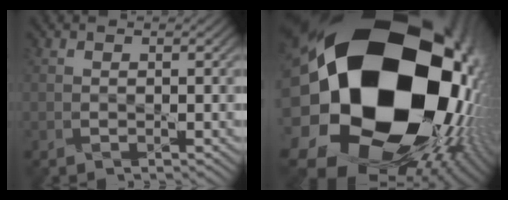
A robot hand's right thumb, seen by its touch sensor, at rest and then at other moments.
{"total": 25.2, "force": [2.8, 19.5, 15.7], "torque": [-0.343, -0.074, 0.049]}